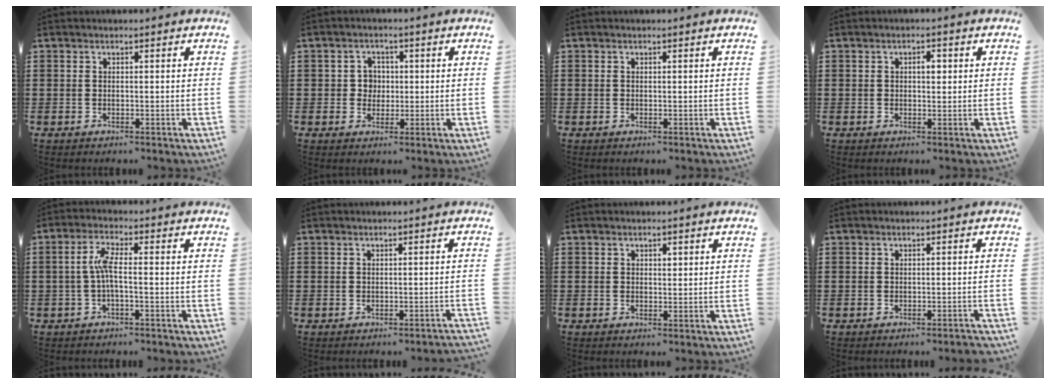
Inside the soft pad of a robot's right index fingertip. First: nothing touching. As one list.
[{"total": 3.1, "force": [0.1, 2.9, 1.3], "torque": [-0.037, 0.010, -0.003]}, {"total": 0.0}, {"total": 2.0, "force": [0.3, 0.9, 1.7], "torque": [-0.027, 0.004, 0.002]}, {"total": 4.3, "force": [-0.7, 0.8, 4.2], "torque": [-0.093, -0.002, -0.020]}, {"total": 0.8, "force": [-0.6, -0.1, 0.4], "torque": [-0.009, -0.002, -0.013]}, {"total": 0.6, "force": [0.3, 0.5, 0.4], "torque": [-0.007, 0.002, 0.005]}, {"total": 0.9, "force": [-0.8, -0.2, 0.5], "torque": [-0.009, -0.003, -0.015]}]